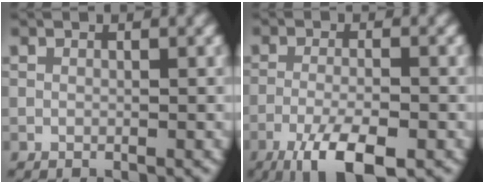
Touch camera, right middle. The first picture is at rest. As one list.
[{"total": 7.0, "force": [-4.3, 1.8, 5.2], "torque": [-0.098, -0.009, -0.080]}]